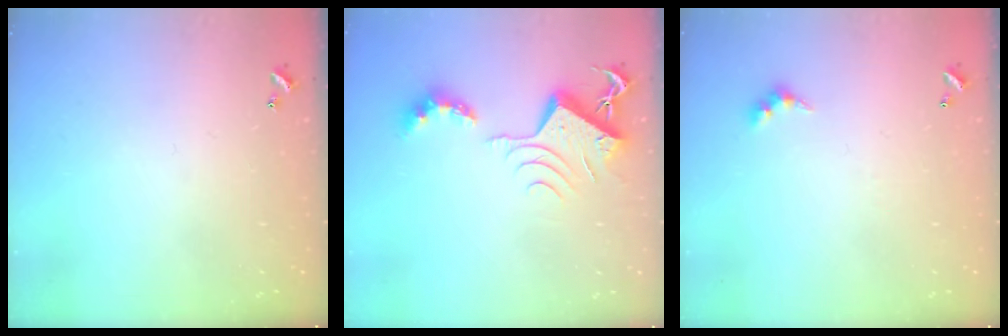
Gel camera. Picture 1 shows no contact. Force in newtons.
{"total": 9.4, "press": 9.3, "slide": 1.0}
{"total": 2.4, "press": 2.4, "slide": 0.5}